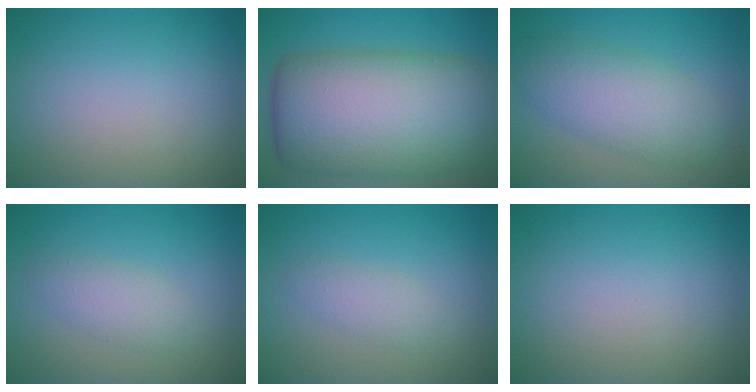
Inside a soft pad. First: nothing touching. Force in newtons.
{"total": 14.9, "press": 14.9, "slide": 0.5}
{"total": 5.6, "press": 5.6, "slide": 0.1}
{"total": 2.3, "press": 2.3, "slide": 0.1}
{"total": 1.9, "press": 1.9, "slide": 0.1}
{"total": 0.0}